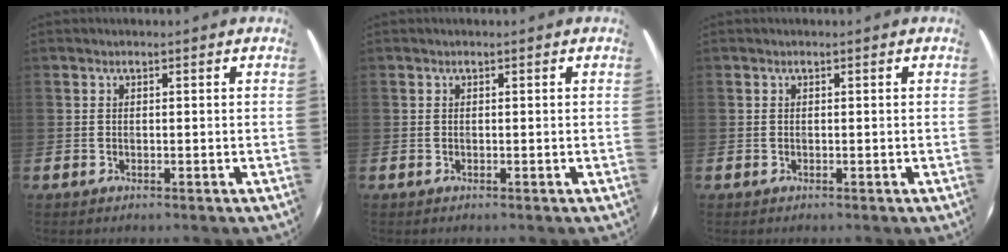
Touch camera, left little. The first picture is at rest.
{"total": 0.0}
{"total": 0.0}